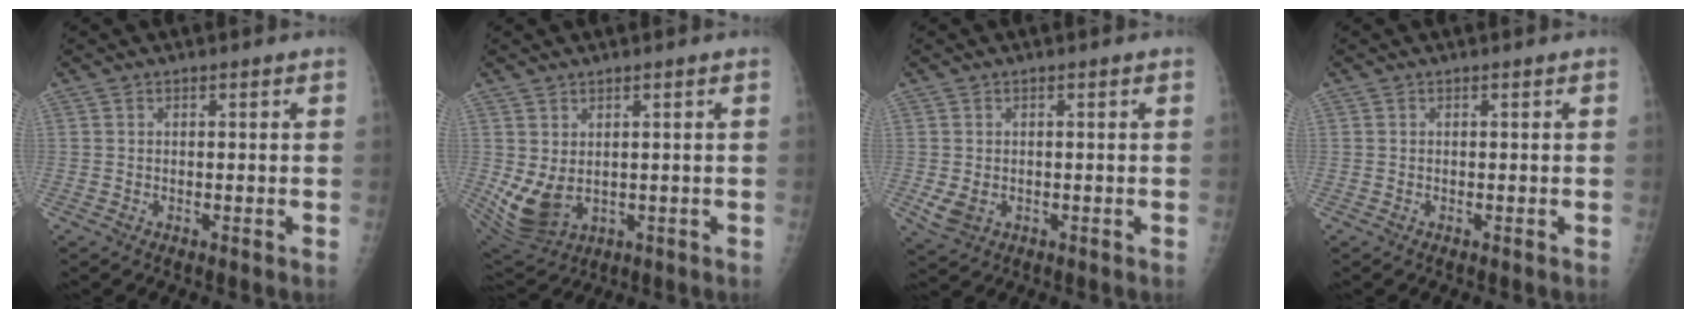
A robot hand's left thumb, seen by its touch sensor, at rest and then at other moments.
{"total": 7.9, "force": [0.4, 5.4, 5.8], "torque": [-0.109, -0.017, 0.029]}
{"total": 3.5, "force": [-0.6, 2.7, 2.1], "torque": [-0.042, -0.006, -0.002]}
{"total": 0.0}